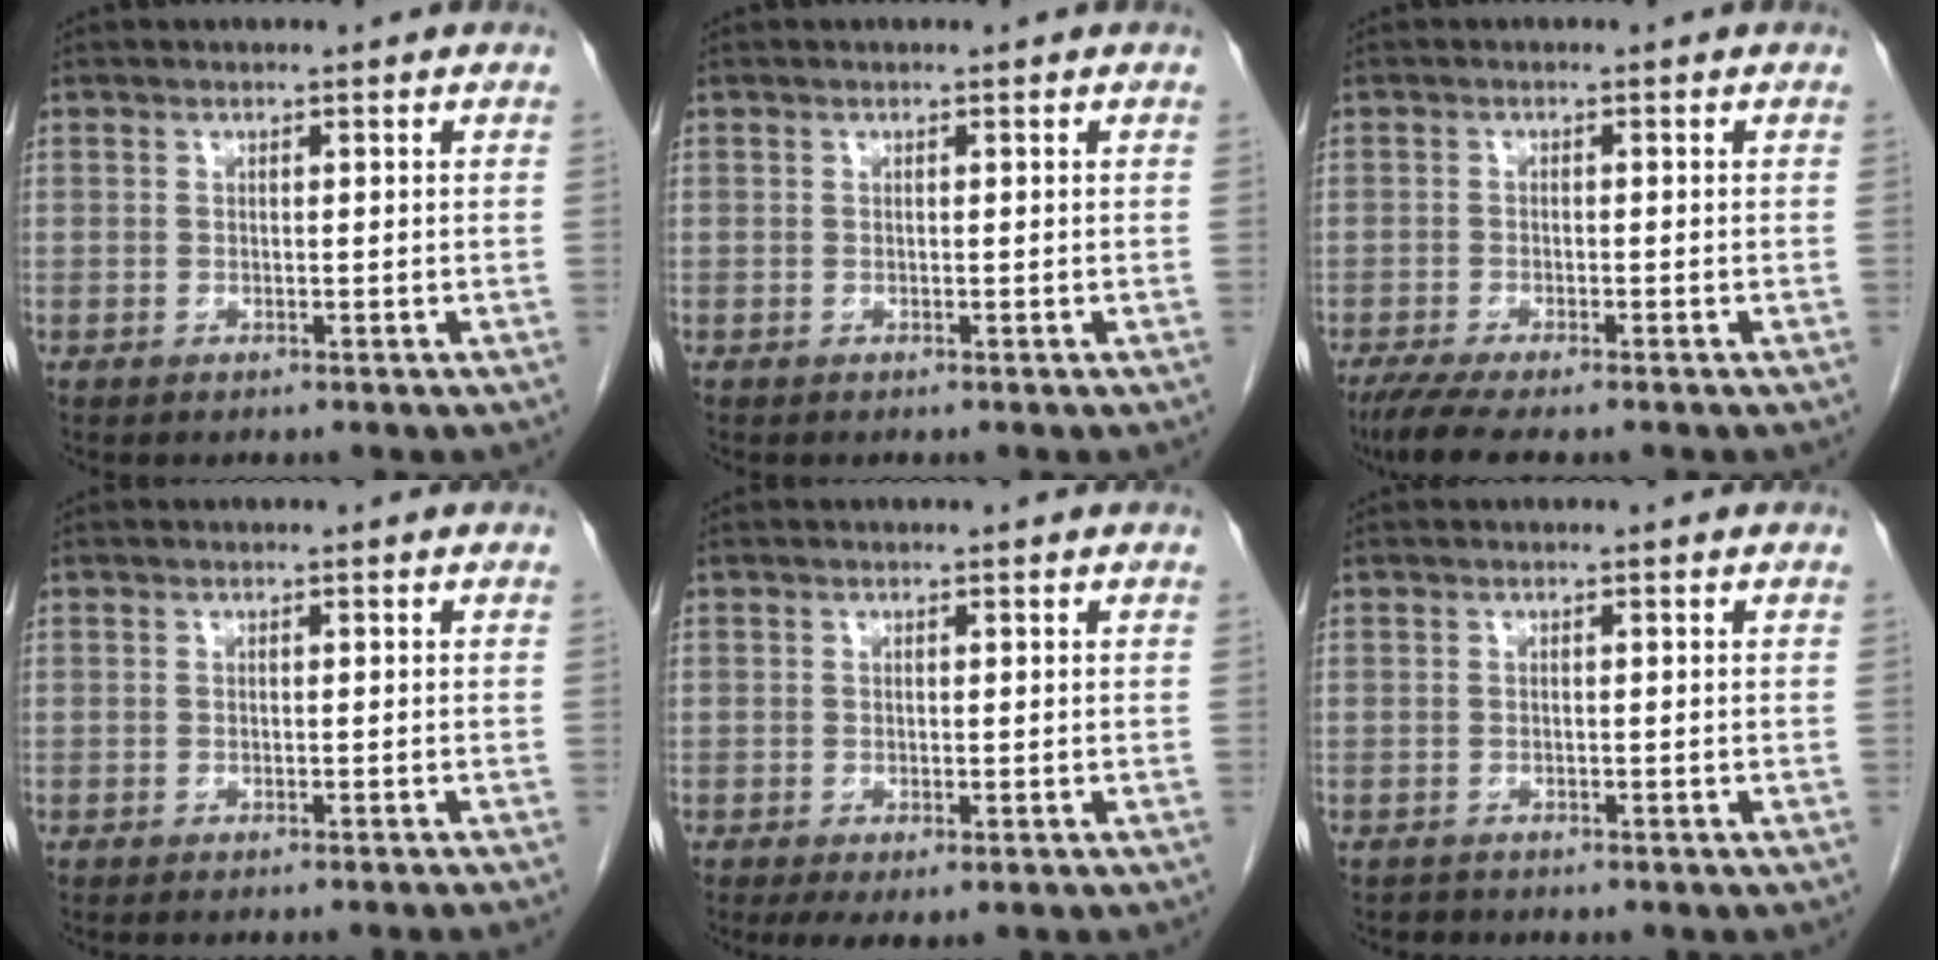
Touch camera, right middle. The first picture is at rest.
{"total": 0.0}
{"total": 6.0, "force": [-4.7, 0.6, 3.6], "torque": [-0.062, -0.015, -0.076]}
{"total": 3.7, "force": [-3.3, -0.7, 1.5], "torque": [-0.013, 0.001, -0.040]}
{"total": 3.0, "force": [-1.7, 1.1, 2.1], "torque": [-0.036, -0.009, -0.020]}
{"total": 0.7, "force": [-0.6, 0.3, -0.2], "torque": [-0.007, -0.001, -0.014]}